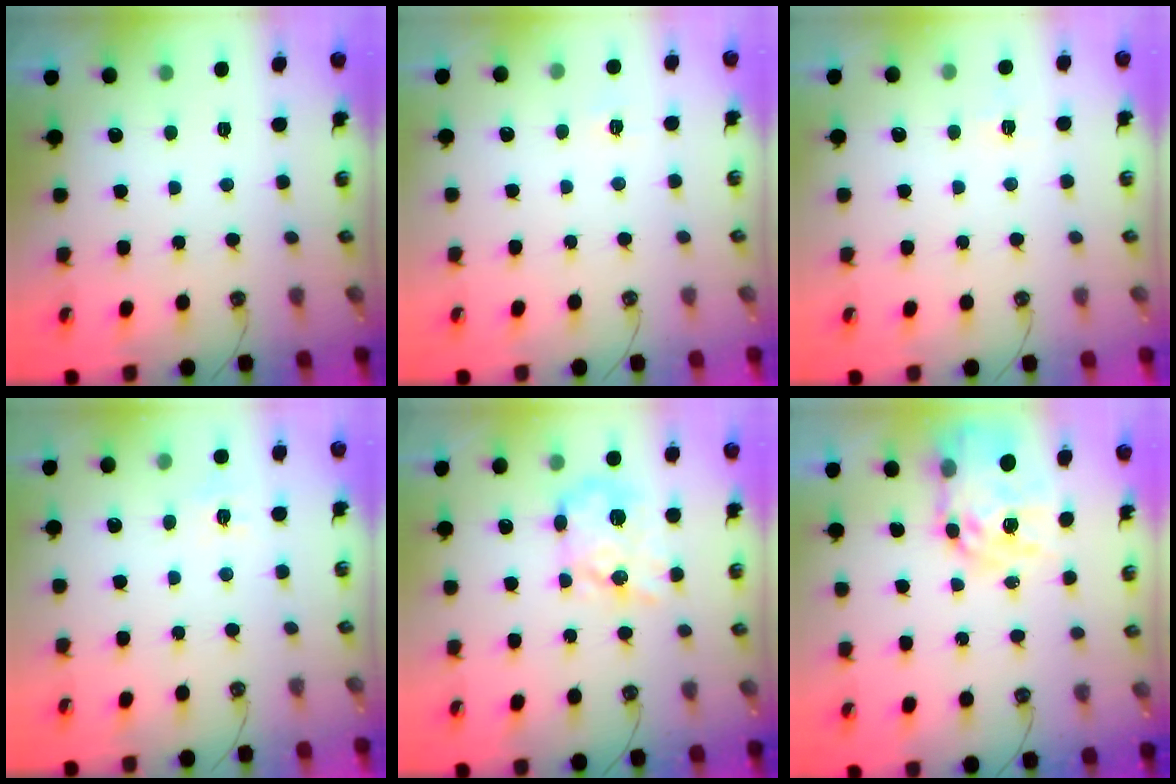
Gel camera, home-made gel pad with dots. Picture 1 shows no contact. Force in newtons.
{"total": 3.8, "press": 3.7, "slide": 0.7}
{"total": 2.8, "press": 2.8, "slide": 0.3}
{"total": 5.5, "press": 5.4, "slide": 0.6}
{"total": 13.5, "press": 13.5, "slide": 0.2}
{"total": 13.9, "press": 13.9, "slide": 1.3}